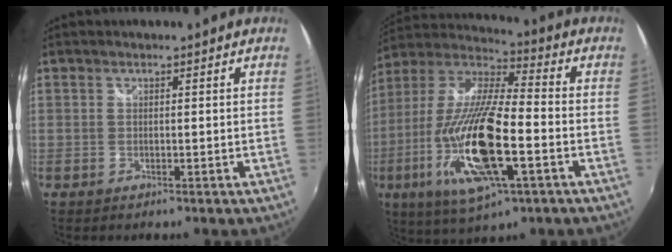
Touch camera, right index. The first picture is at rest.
{"total": 23.0, "force": [-7.3, 6.4, 20.9], "torque": [-0.417, -0.039, -0.135]}